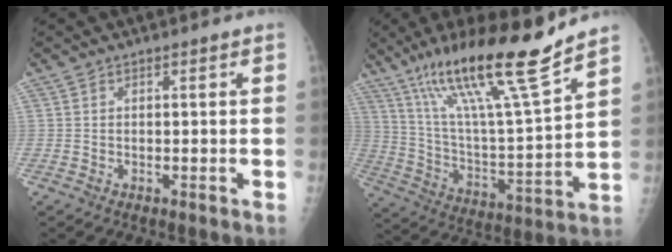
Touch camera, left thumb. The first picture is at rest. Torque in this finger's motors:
{"motor_torque": [0.73, 0.46, 1.27, -1.49, 0.48]}